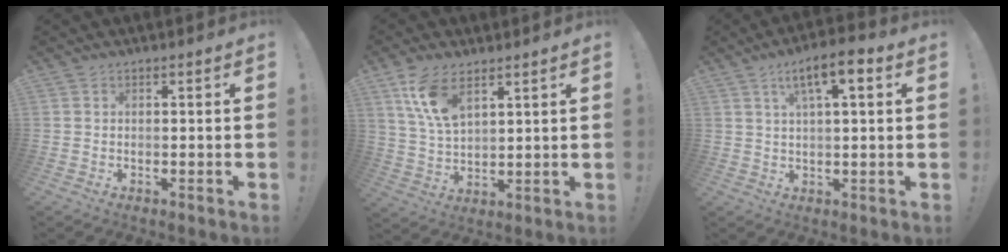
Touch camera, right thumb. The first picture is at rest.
{"total": 10.9, "force": [6.4, 5.2, 7.2], "torque": [-0.148, -0.018, 0.122]}
{"total": 8.4, "force": [3.4, 2.0, 7.4], "torque": [-0.115, -0.010, 0.052]}